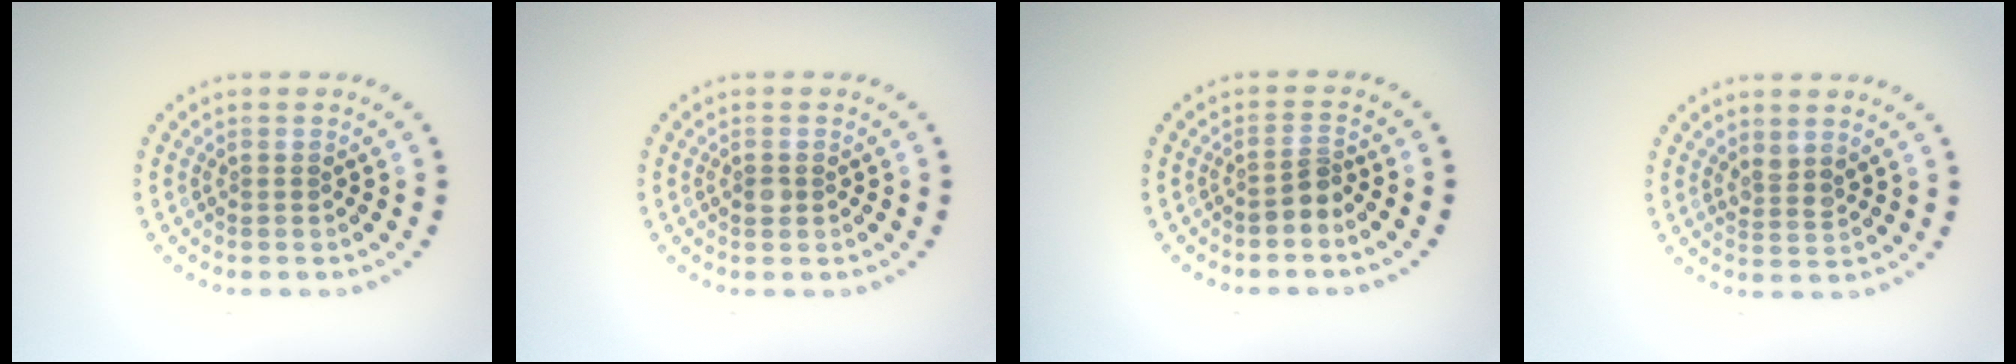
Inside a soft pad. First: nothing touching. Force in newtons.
{"total": 0.9, "press": 0.9, "slide": 0.0}
{"total": 1.7, "press": 1.2, "slide": 1.2}
{"total": 1.5, "press": 1.2, "slide": 1.0}